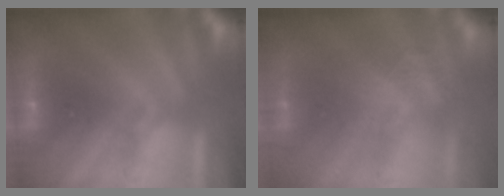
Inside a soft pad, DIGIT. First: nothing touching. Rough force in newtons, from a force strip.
{"total": 4.7}